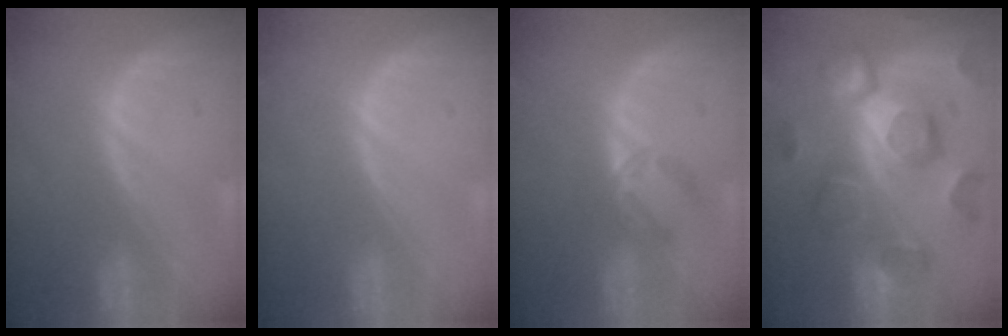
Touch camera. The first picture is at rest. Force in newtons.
{"total": 0.0}
{"total": 2.9, "press": 2.7, "slide": 1.0}
{"total": 12.4, "press": 12.4, "slide": 1.1}